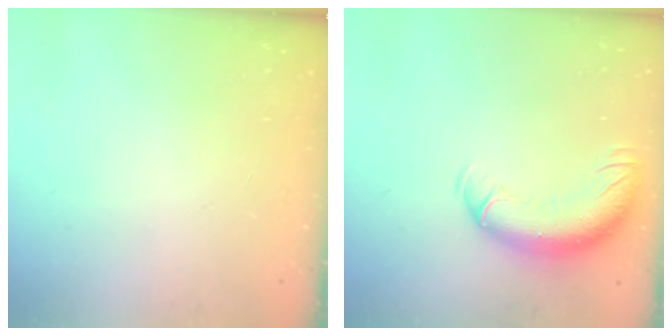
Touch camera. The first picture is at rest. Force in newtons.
{"total": 13.5, "press": 13.2, "slide": 2.9}